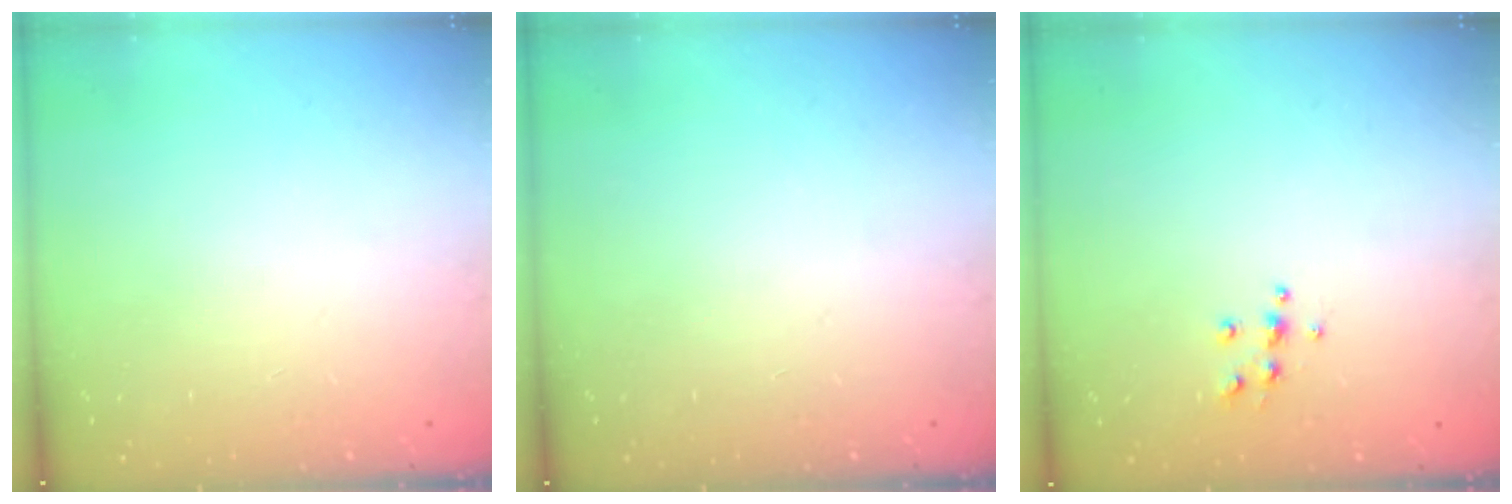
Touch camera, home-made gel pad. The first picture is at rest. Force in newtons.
{"total": 0.0}
{"total": 5.3, "press": 5.2, "slide": 0.5}